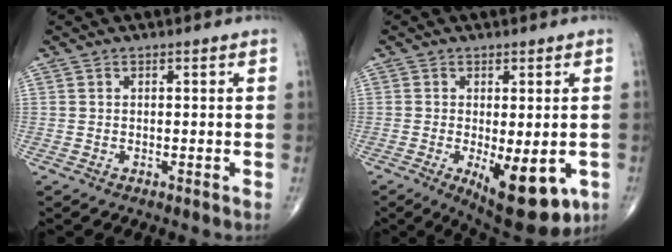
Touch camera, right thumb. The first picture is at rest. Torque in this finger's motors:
{"motor_torque": [-0.33, 0.42, 0.03, -0.22, 0.25]}